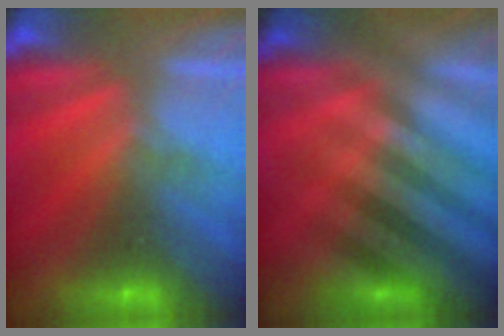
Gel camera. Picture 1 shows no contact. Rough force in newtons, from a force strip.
{"total": 2.4}